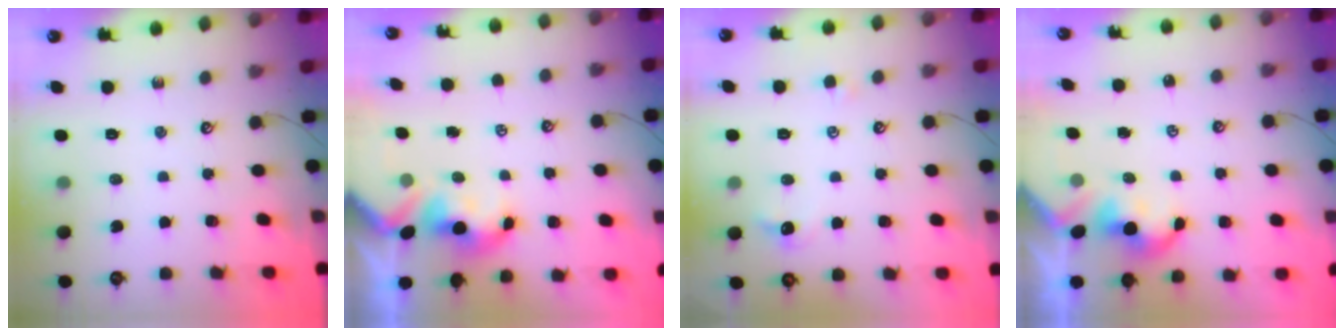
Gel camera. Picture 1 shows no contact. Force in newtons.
{"total": 1.7, "press": 1.5, "slide": 0.7}
{"total": 0.6, "press": 0.2, "slide": 0.6}
{"total": 1.3, "press": 1.3, "slide": 0.2}